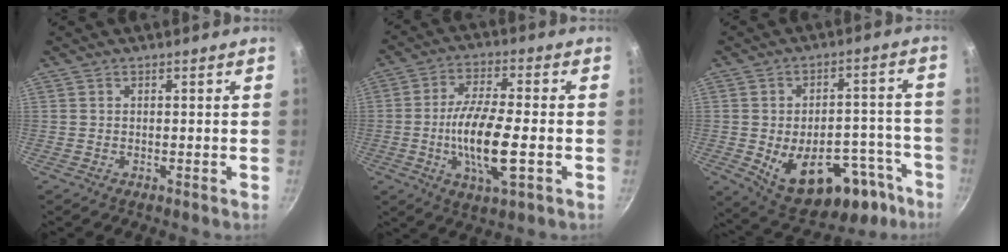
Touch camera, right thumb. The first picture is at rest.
{"total": 13.3, "force": [-2.7, 4.0, 12.4], "torque": [-0.235, 0.010, -0.054]}
{"total": 22.5, "force": [-10.4, 12.9, 15.2], "torque": [-0.161, 0.038, -0.121]}